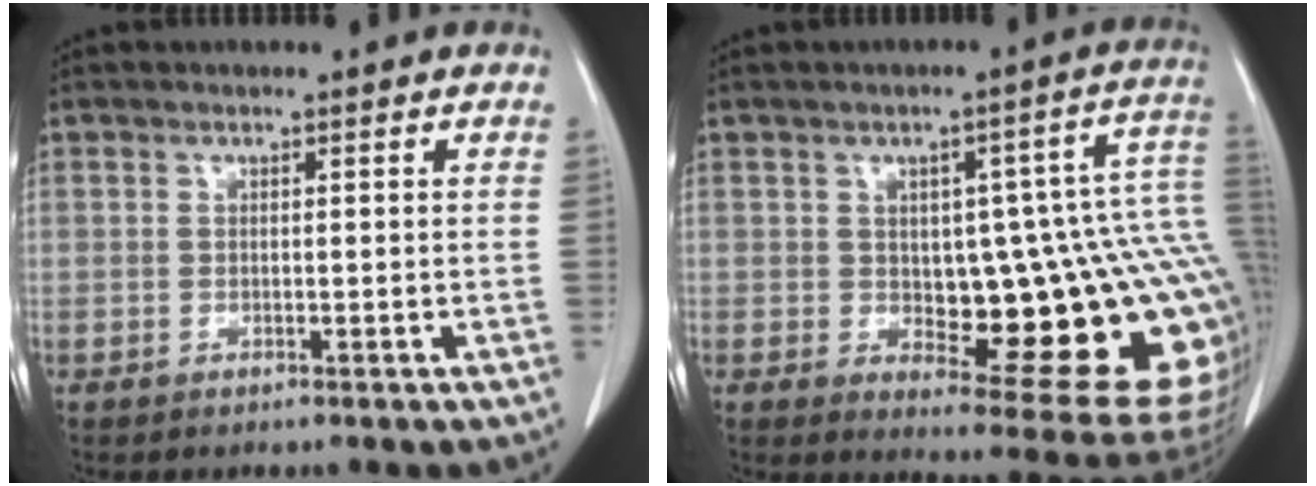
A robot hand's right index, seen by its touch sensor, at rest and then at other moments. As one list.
[{"total": 23.2, "force": [-1.0, 7.0, 22.2], "torque": [-0.185, 0.021, 0.008]}]